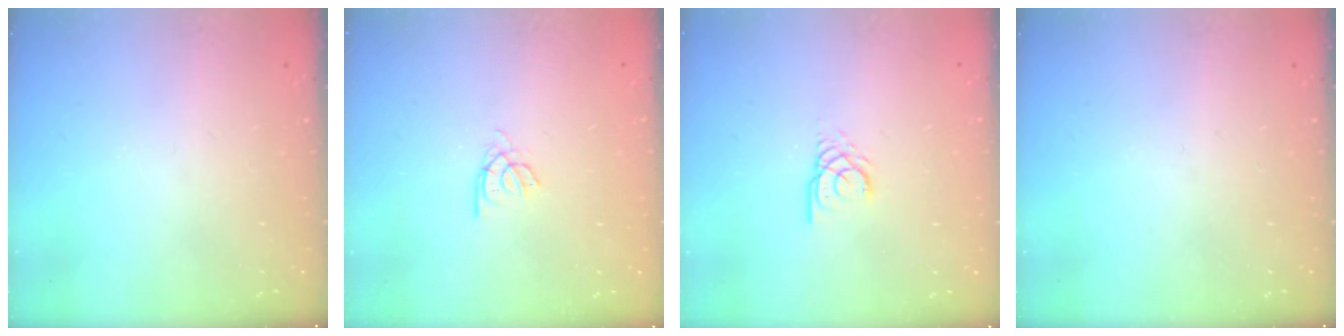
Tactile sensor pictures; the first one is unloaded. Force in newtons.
{"total": 2.2, "press": 2.1, "slide": 0.4}
{"total": 2.9, "press": 2.9, "slide": 0.2}
{"total": 0.0}